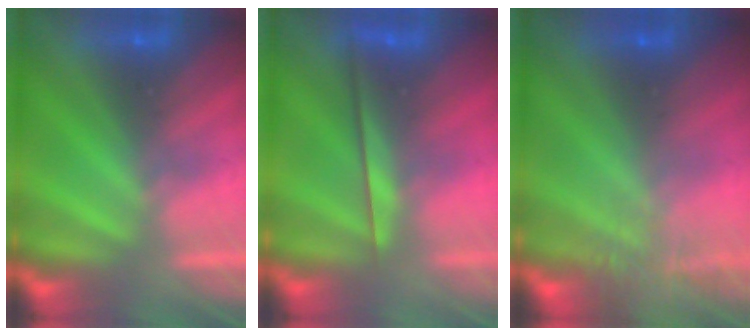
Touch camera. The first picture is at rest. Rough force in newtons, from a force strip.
{"total": 2.3}
{"total": 5.5}